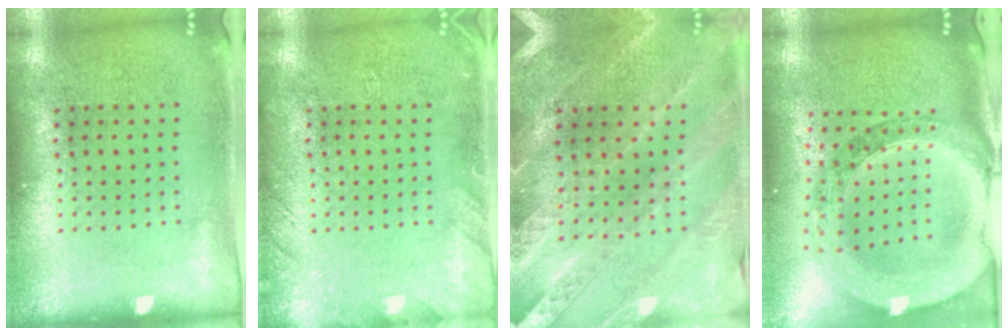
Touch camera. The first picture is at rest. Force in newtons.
{"total": 1.5, "press": 1.5, "slide": 0.2}
{"total": 1.5, "press": 1.5, "slide": 0.2}
{"total": 2.3, "press": 2.1, "slide": 1.0}